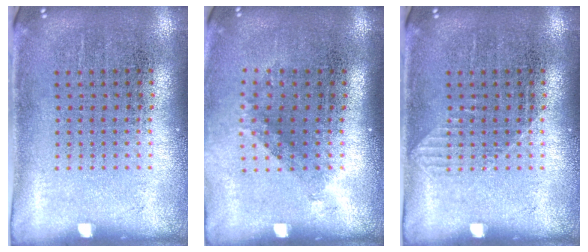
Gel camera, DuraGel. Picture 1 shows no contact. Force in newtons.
{"total": 1.3, "press": 0.9, "slide": 0.9}
{"total": 0.7, "press": 0.6, "slide": 0.2}